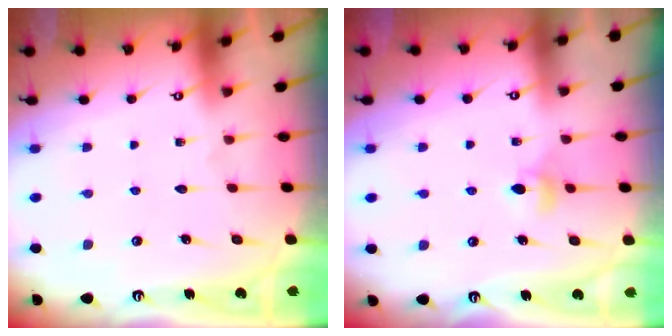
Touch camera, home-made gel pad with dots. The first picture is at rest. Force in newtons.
{"total": 5.4, "press": 5.3, "slide": 1.0}